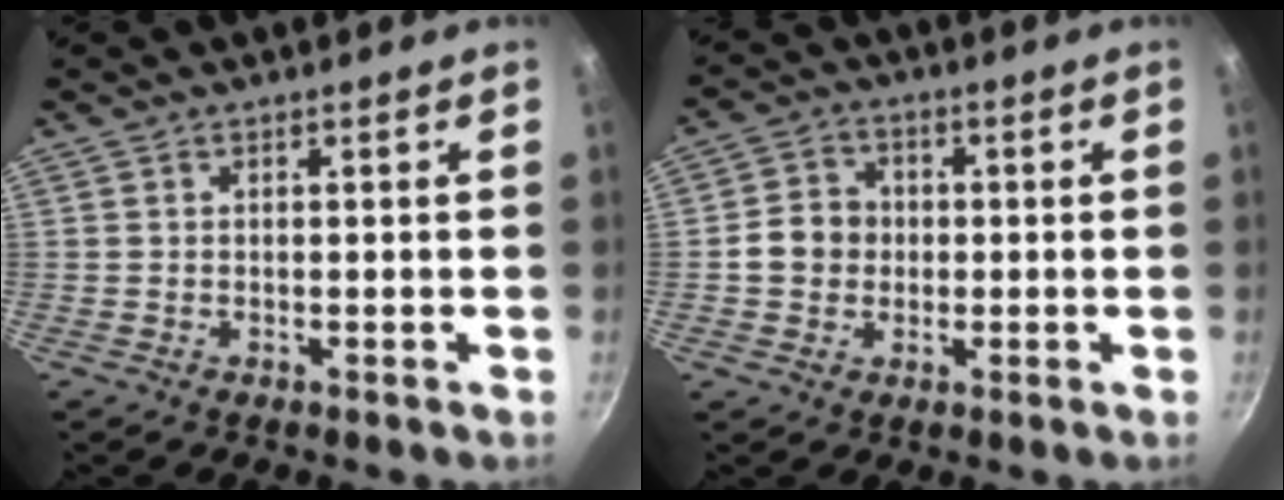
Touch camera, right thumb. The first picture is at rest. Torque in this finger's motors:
{"motor_torque": [0.35, 1.41, 0.59, -0.72, 0.17]}